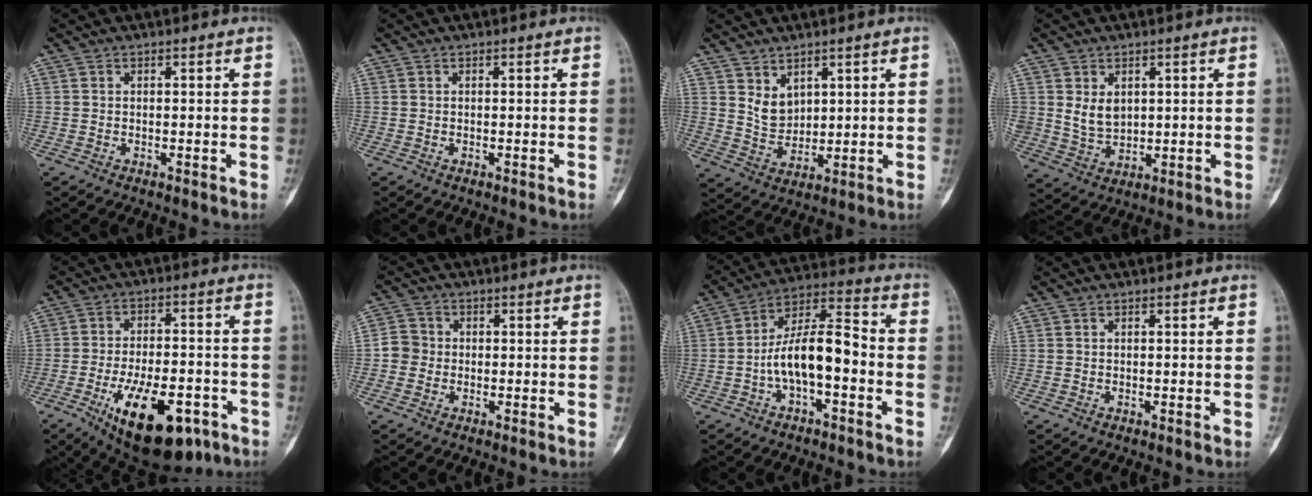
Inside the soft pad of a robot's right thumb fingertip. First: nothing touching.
{"total": 0.0}
{"total": 5.4, "force": [2.8, 3.7, 2.6], "torque": [-0.029, -0.029, 0.066]}
{"total": 5.7, "force": [1.7, 4.2, 3.5], "torque": [-0.047, -0.019, 0.046]}
{"total": 19.1, "force": [-9.0, 8.6, 14.5], "torque": [-0.217, 0.027, -0.124]}
{"total": 3.6, "force": [-0.6, 3.4, 1.0], "torque": [-0.004, 0.008, -0.021]}
{"total": 12.6, "force": [-2.9, 5.4, 11.0], "torque": [-0.191, 0.051, -0.056]}
{"total": 0.0}